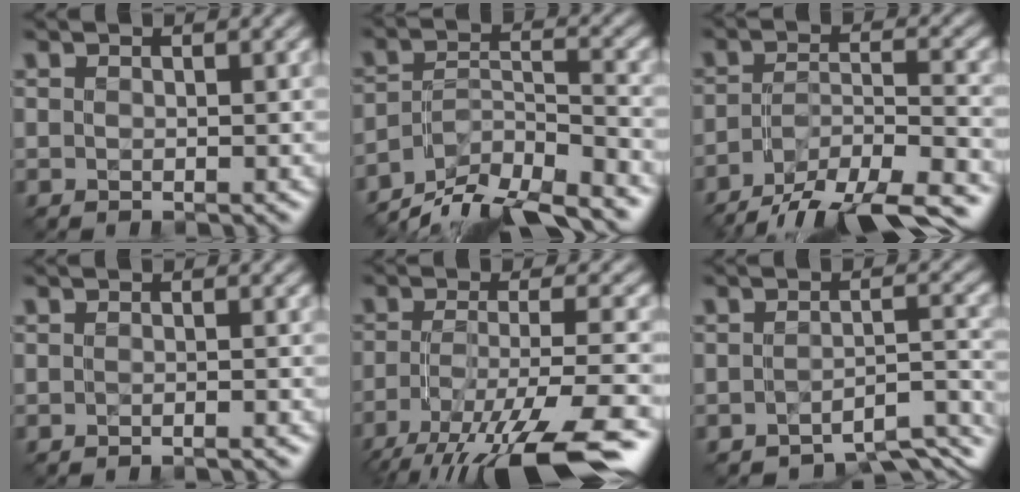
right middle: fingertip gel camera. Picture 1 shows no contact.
{"total": 8.5, "force": [-7.3, 1.9, 3.8], "torque": [-0.064, 0.000, -0.127]}
{"total": 10.6, "force": [-8.6, 2.9, 5.4], "torque": [-0.088, -0.010, -0.129]}
{"total": 1.0, "force": [-0.9, -0.2, 0.2], "torque": [0.000, 0.001, -0.015]}
{"total": 12.5, "force": [-8.8, 3.0, 8.4], "torque": [-0.162, -0.018, -0.137]}
{"total": 5.3, "force": [-4.8, 1.0, 2.1], "torque": [-0.027, -0.007, -0.061]}